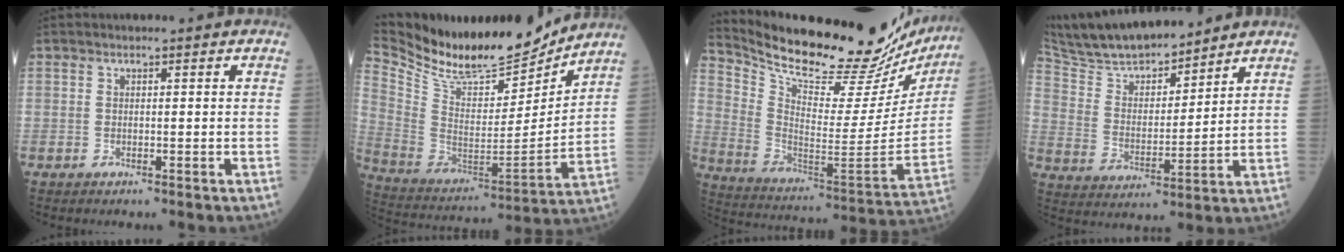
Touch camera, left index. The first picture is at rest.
{"total": 21.8, "force": [19.9, 4.5, 7.6], "torque": [-0.161, -0.022, 0.338]}
{"total": 29.3, "force": [26.4, 6.2, 11.1], "torque": [-0.197, -0.085, 0.365]}
{"total": 15.5, "force": [14.0, 2.9, 6.0], "torque": [-0.112, 0.009, 0.255]}